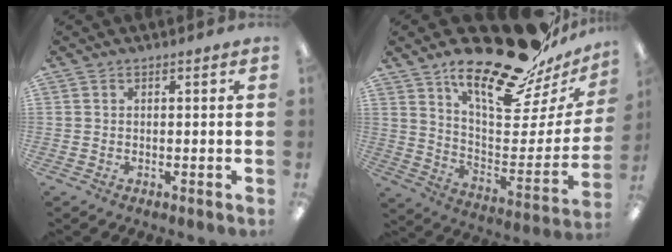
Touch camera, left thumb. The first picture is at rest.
{"total": 23.7, "force": [19.0, 6.7, 12.4], "torque": [-0.173, -0.144, 0.317]}